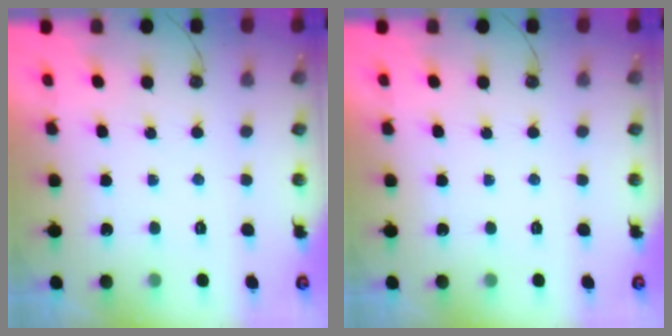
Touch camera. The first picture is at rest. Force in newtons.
{"total": 0.0}